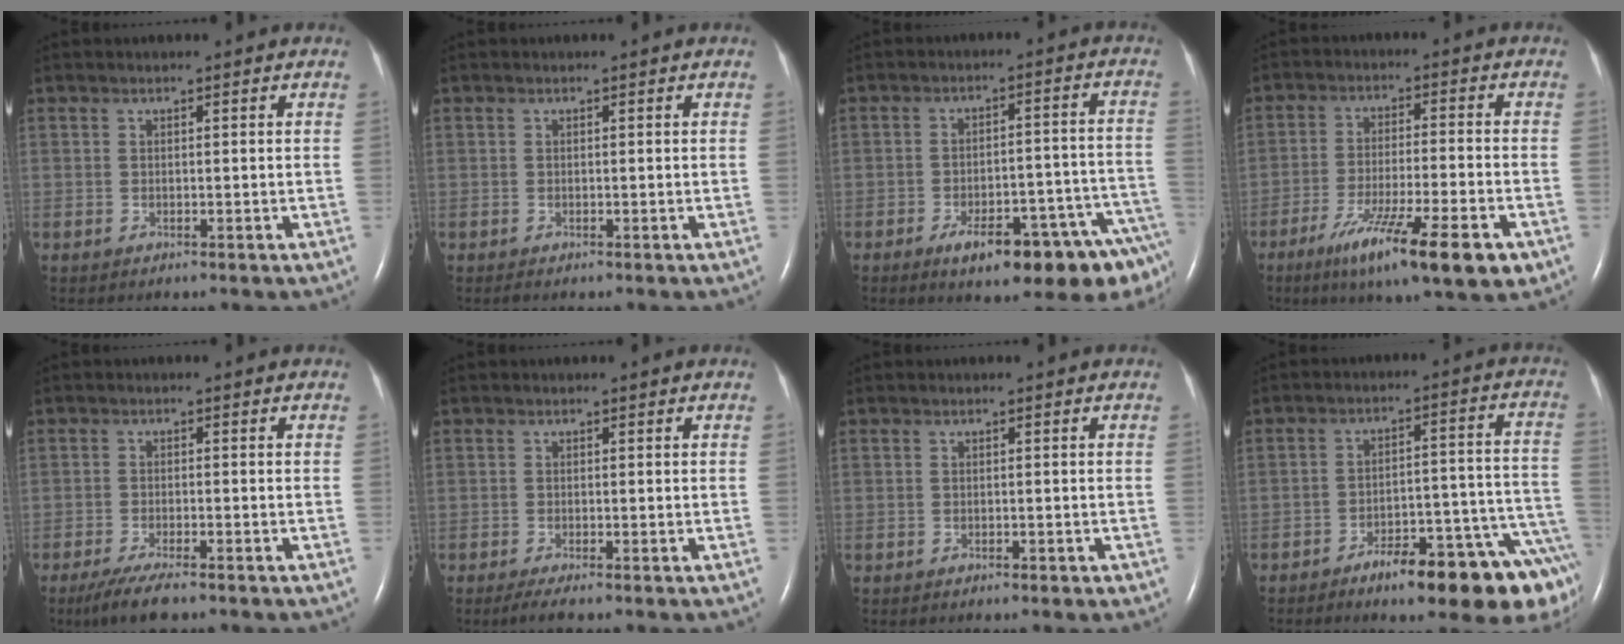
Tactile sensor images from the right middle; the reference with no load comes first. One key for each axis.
{"total": 0.0}
{"total": 15.6, "fx": -10.8, "fy": 2.8, "fz": 10.9, "tx": -0.071, "ty": 0.035, "tz": -0.145}
{"total": 14.3, "fx": -8.1, "fy": 1.4, "fz": 11.8, "tx": -0.178, "ty": -0.032, "tz": -0.127}
{"total": 5.5, "fx": -4.0, "fy": 0.8, "fz": 3.7, "tx": -0.073, "ty": -0.015, "tz": -0.066}
{"total": 1.7, "fx": -1.2, "fy": 0.0, "fz": 1.2, "tx": -0.032, "ty": -0.008, "tz": -0.027}
{"total": 1.1, "fx": -0.6, "fy": 0.4, "fz": 0.8, "tx": -0.015, "ty": 0.000, "tz": -0.006}
{"total": 17.3, "fx": -11.9, "fy": 3.1, "fz": 12.2, "tx": -0.071, "ty": 0.042, "tz": -0.163}